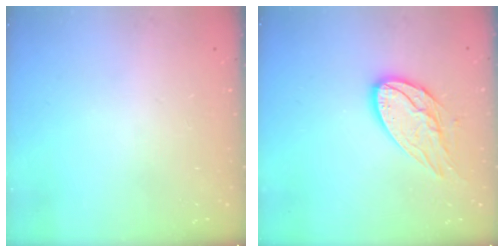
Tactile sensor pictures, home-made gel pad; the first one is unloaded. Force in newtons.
{"total": 12.8, "press": 12.8, "slide": 1.0}